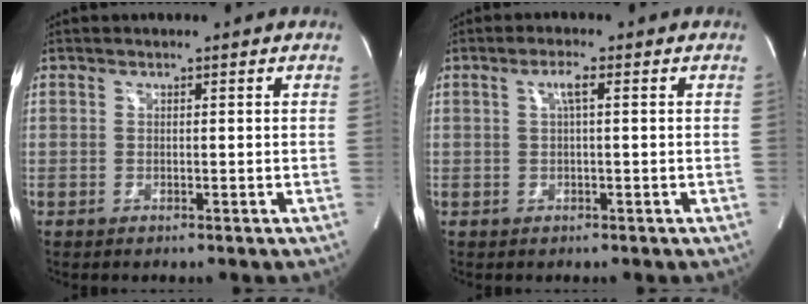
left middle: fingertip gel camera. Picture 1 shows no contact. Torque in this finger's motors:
{"motor_torque": [0.87, 0.08, 0.40, 0.12]}